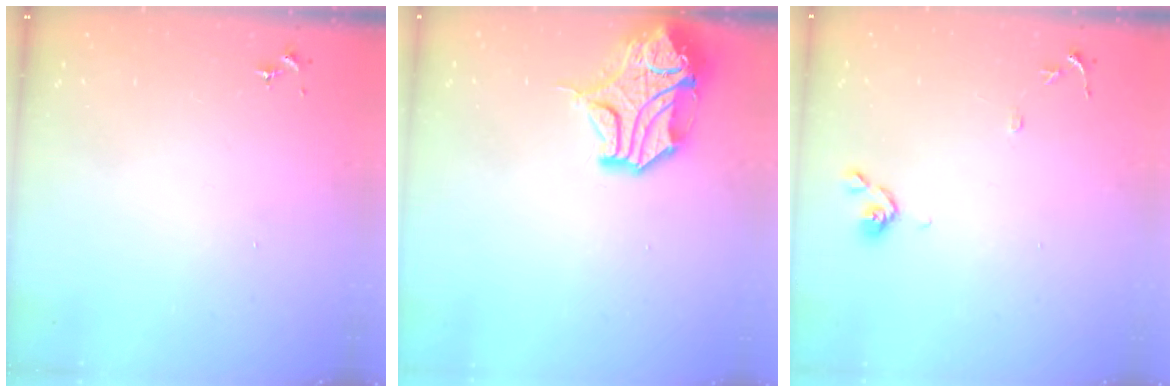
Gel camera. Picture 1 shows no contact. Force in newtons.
{"total": 15.8, "press": 15.6, "slide": 2.5}
{"total": 8.6, "press": 8.6, "slide": 0.7}